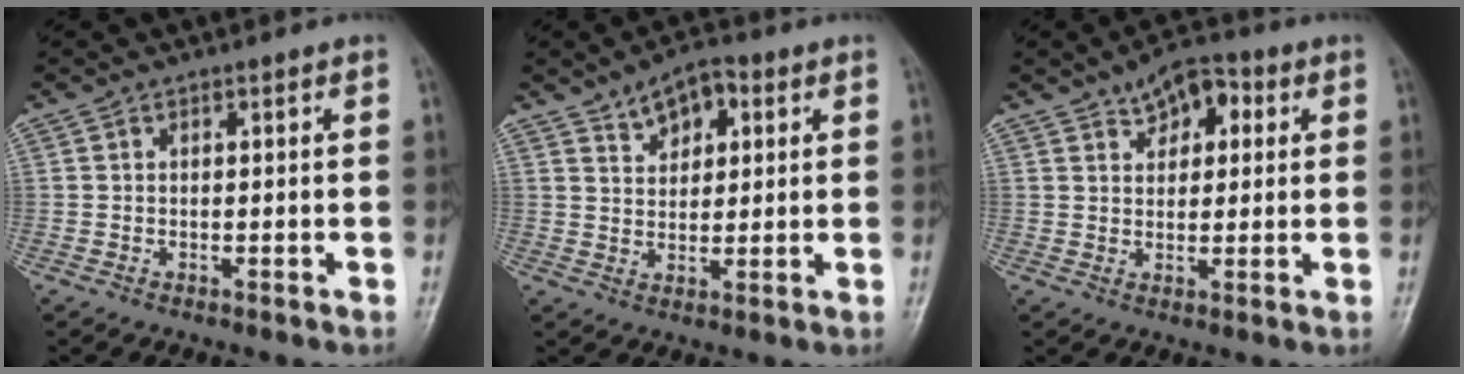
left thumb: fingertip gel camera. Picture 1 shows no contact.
{"total": 6.8, "force": [3.5, 4.1, 4.2], "torque": [-0.036, -0.011, 0.053]}
{"total": 7.3, "force": [3.1, 4.3, 5.0], "torque": [-0.040, 0.001, 0.039]}